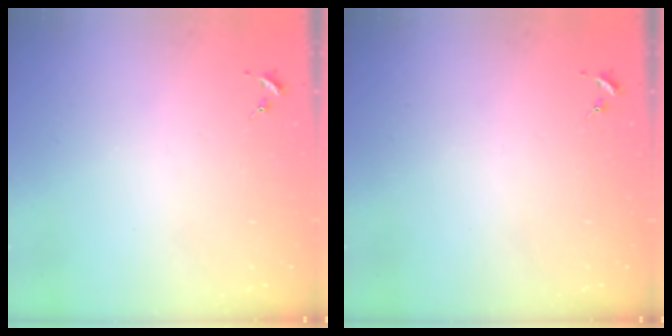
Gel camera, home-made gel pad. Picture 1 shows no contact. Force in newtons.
{"total": 0.0}